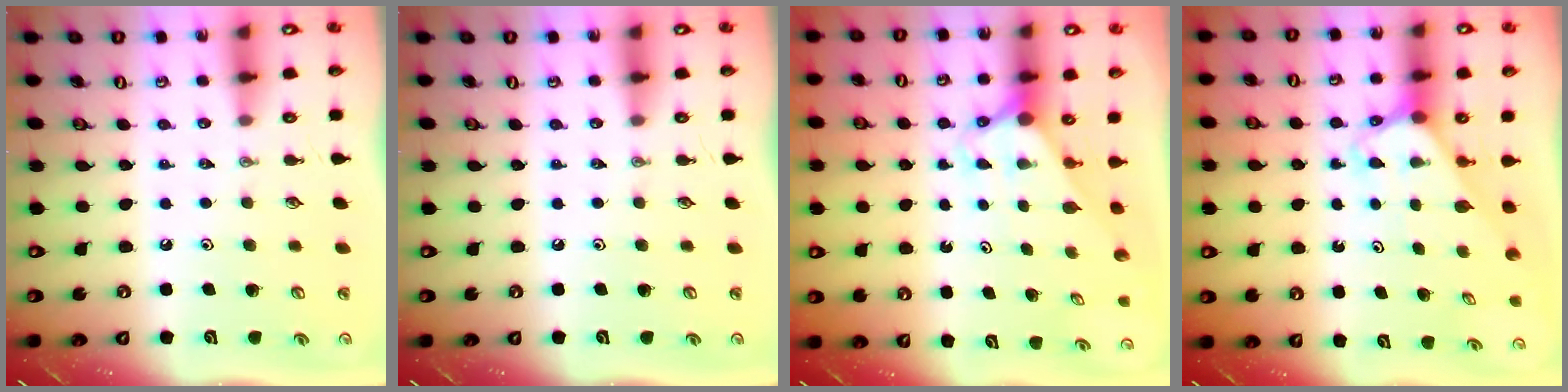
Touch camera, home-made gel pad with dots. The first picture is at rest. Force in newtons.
{"total": 0.0}
{"total": 2.8, "press": 2.8, "slide": 0.0}
{"total": 2.7, "press": 2.7, "slide": 0.2}